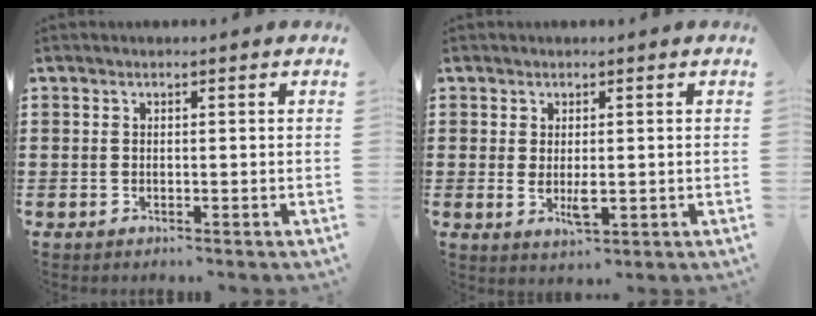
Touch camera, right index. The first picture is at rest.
{"total": 3.2, "force": [-0.1, 1.1, 3.0], "torque": [-0.045, -0.004, -0.002]}